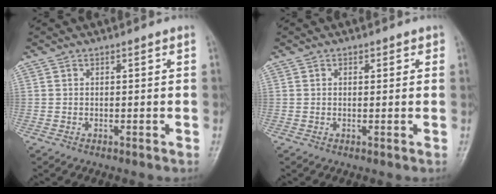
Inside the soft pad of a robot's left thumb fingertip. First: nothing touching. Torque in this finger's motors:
{"motor_torque": [-0.46, 0.03, -0.30, -0.01, -0.03]}